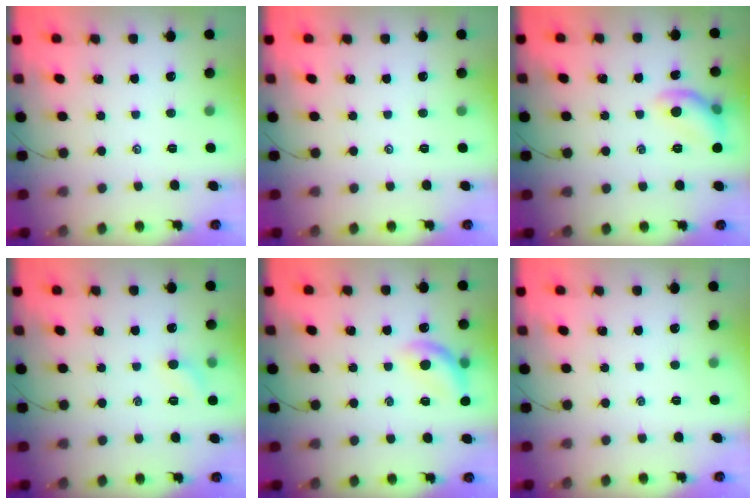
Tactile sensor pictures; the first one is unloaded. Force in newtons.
{"total": 0.0}
{"total": 8.9, "press": 8.8, "slide": 1.3}
{"total": 5.0, "press": 4.7, "slide": 1.5}
{"total": 12.2, "press": 12.0, "slide": 2.5}
{"total": 0.0}